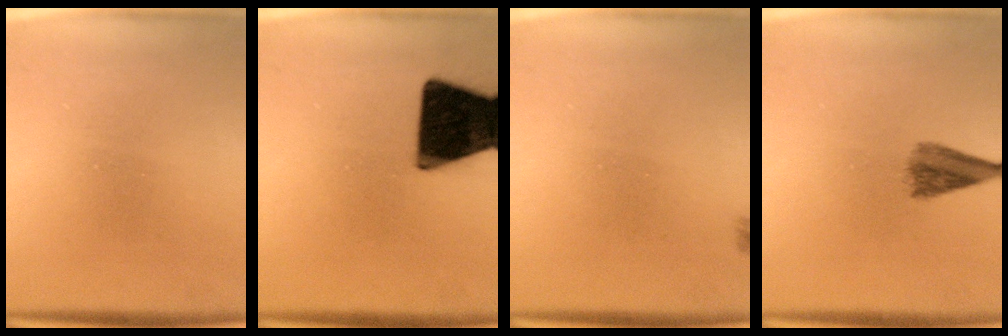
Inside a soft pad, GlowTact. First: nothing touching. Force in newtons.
{"total": 19.6}
{"total": 1.1}
{"total": 3.5}